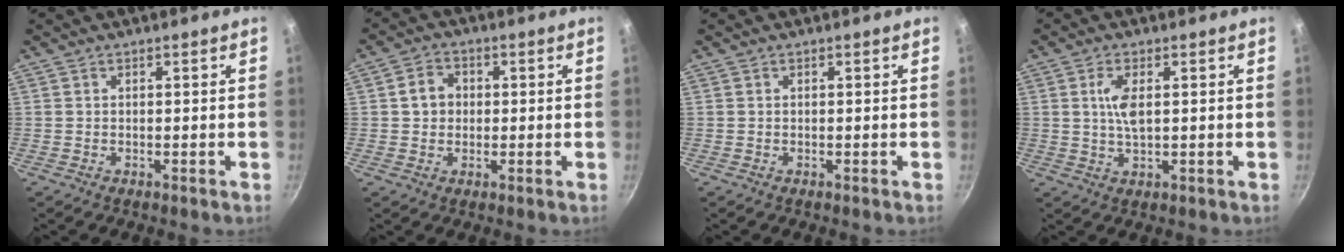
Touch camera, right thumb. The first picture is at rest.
{"total": 4.8, "force": [0.4, 4.2, 2.4], "torque": [-0.020, 0.010, 0.000]}
{"total": 0.0}
{"total": 4.8, "force": [0.9, 2.0, 4.2], "torque": [-0.083, -0.001, 0.018]}